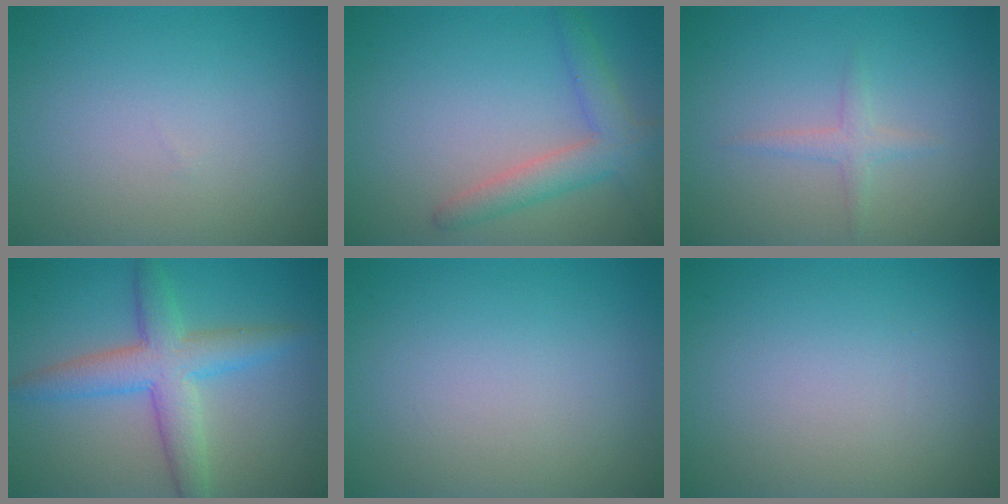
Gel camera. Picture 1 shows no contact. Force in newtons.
{"total": 3.6, "press": 3.6, "slide": 0.2}
{"total": 1.4, "press": 1.4, "slide": 0.0}
{"total": 5.4, "press": 5.4, "slide": 0.0}
{"total": 0.0}
{"total": 0.0}